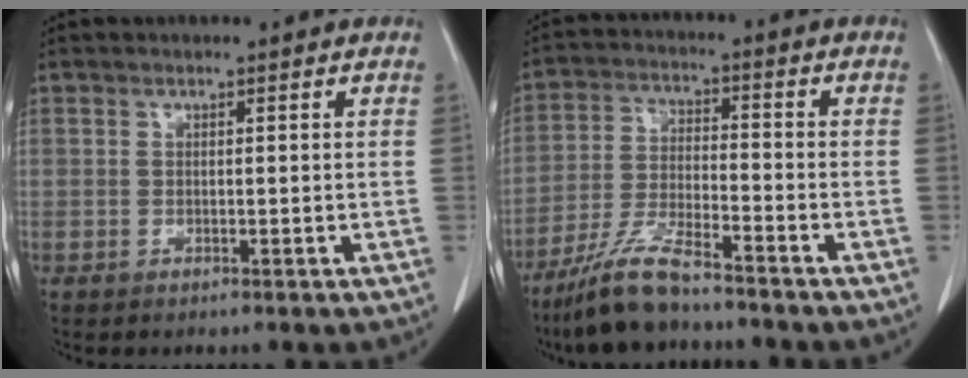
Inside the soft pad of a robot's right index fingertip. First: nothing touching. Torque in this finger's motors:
{"motor_torque": [0.59, -0.55, 0.20, 0.09]}